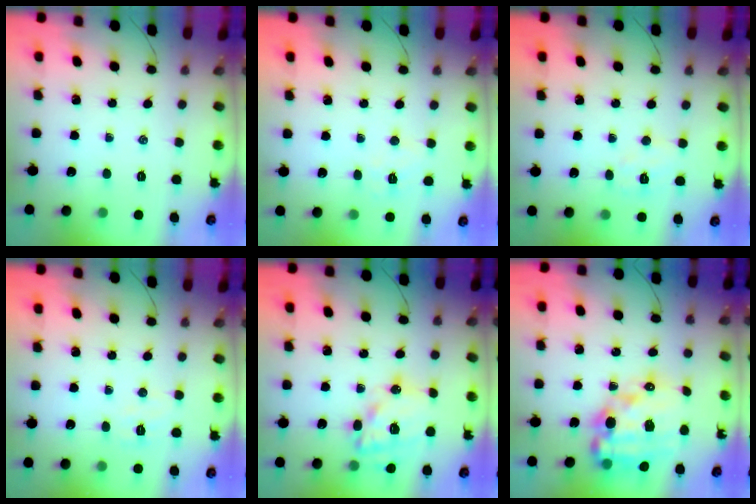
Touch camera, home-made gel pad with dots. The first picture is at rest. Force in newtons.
{"total": 5.4, "press": 5.3, "slide": 1.0}
{"total": 6.1, "press": 6.0, "slide": 1.0}
{"total": 5.4, "press": 5.2, "slide": 1.3}
{"total": 16.1, "press": 15.7, "slide": 3.6}
{"total": 18.8, "press": 18.3, "slide": 4.1}